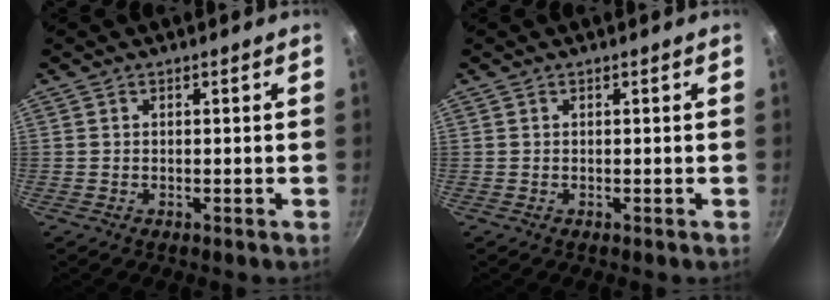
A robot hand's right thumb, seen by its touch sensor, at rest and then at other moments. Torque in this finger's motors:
{"motor_torque": [-0.08, 0.08, 0.03, -0.03, 0.01]}